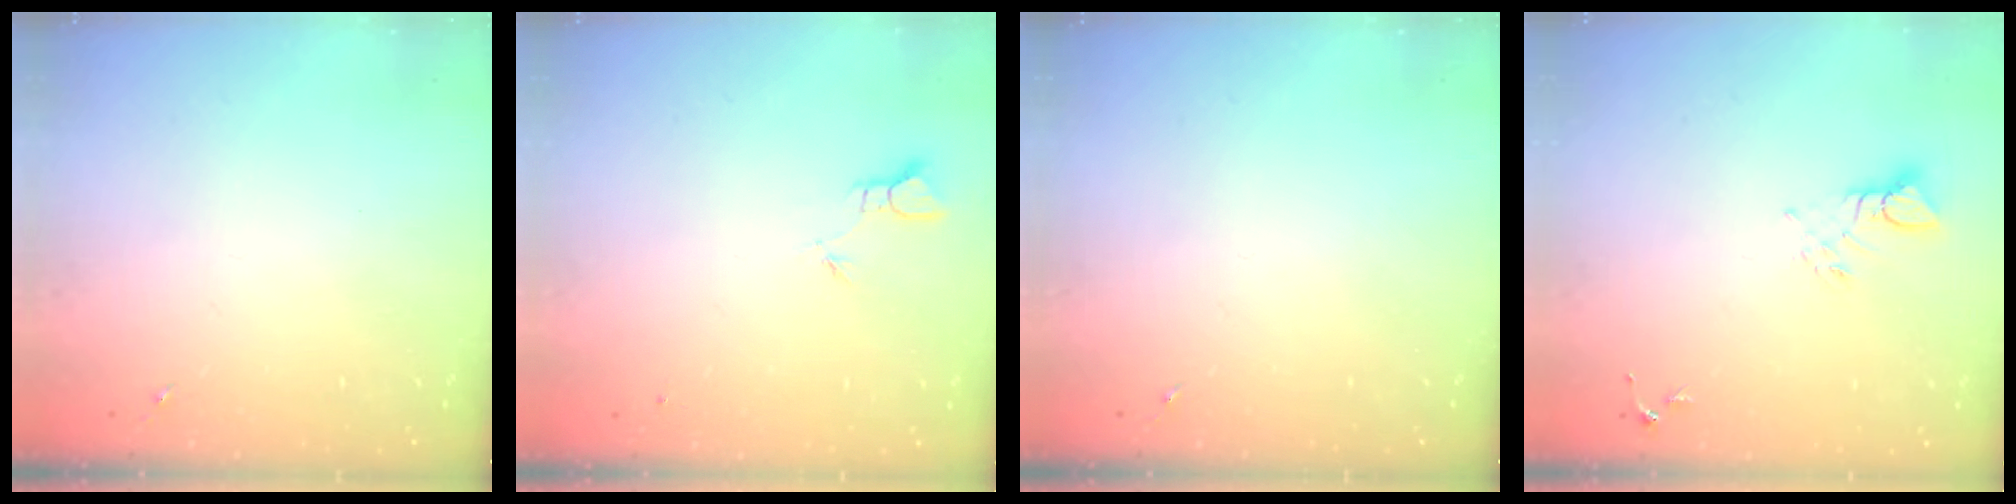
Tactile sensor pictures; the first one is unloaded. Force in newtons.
{"total": 1.9, "press": 1.9, "slide": 0.1}
{"total": 0.0}
{"total": 3.9, "press": 3.9, "slide": 0.5}